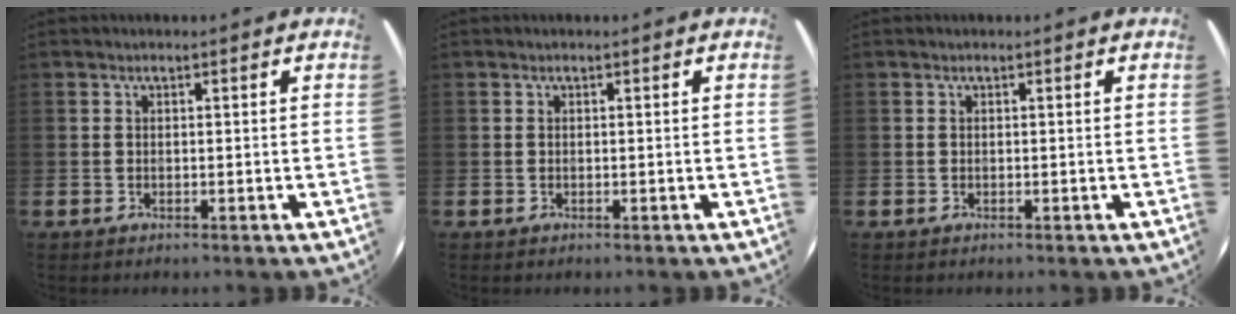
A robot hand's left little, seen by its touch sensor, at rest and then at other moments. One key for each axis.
{"total": 0.0}
{"total": 0.0}